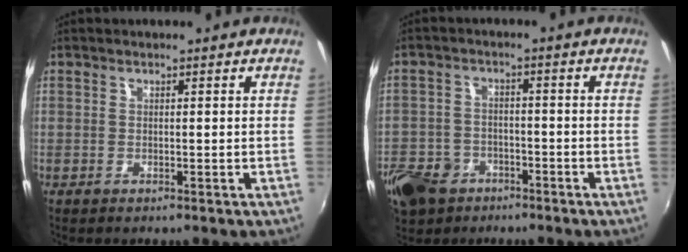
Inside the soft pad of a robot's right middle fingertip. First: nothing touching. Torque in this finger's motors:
{"motor_torque": [0.14, -0.68, 0.21, 0.07]}